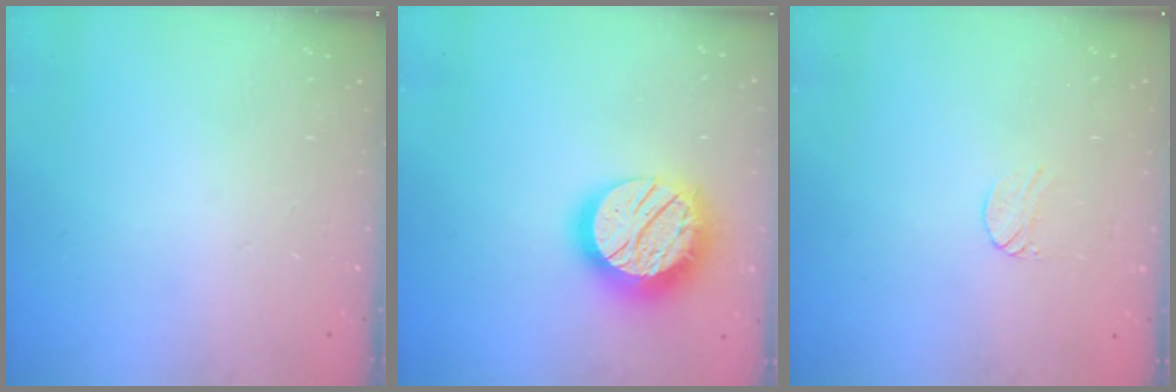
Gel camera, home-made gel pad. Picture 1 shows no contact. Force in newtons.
{"total": 18.7, "press": 18.7, "slide": 1.1}
{"total": 5.4, "press": 5.3, "slide": 0.5}